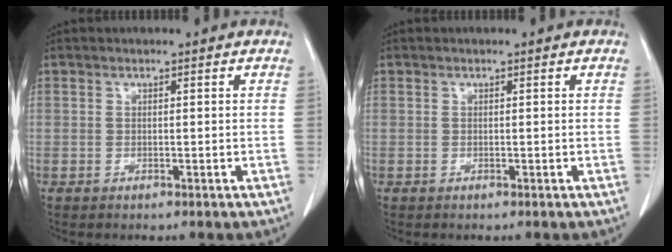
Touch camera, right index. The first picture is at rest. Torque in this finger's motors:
{"motor_torque": [0.00, 0.00, 0.00, 0.00]}